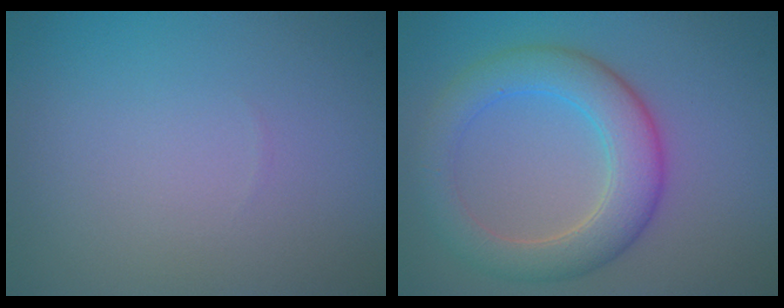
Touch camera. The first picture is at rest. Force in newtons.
{"total": 5.7, "press": 5.7, "slide": 0.3}